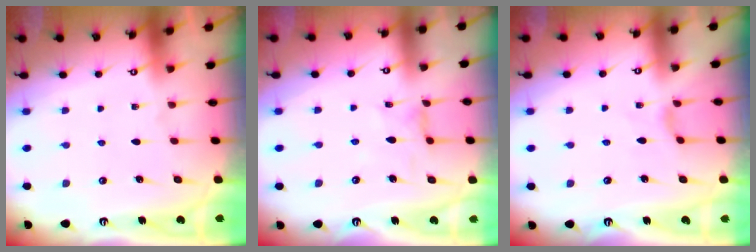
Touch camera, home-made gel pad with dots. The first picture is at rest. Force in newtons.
{"total": 2.7, "press": 2.6, "slide": 0.4}
{"total": 2.0, "press": 1.9, "slide": 0.6}